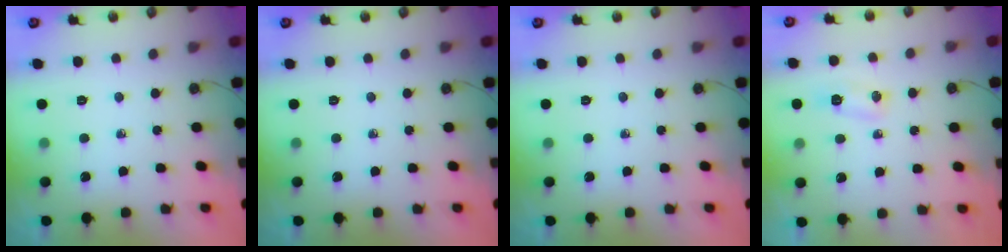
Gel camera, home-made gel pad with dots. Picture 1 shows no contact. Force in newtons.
{"total": 0.0}
{"total": 0.0}
{"total": 4.7, "press": 4.6, "slide": 0.6}